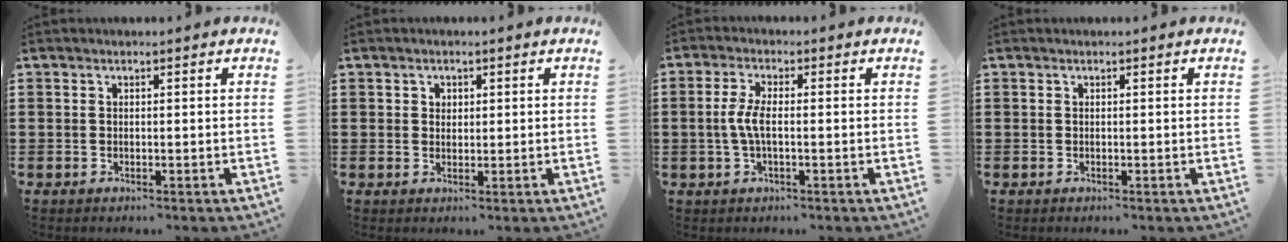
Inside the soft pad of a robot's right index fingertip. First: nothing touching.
{"total": 1.1, "force": [0.4, 1.0, 0.3], "torque": [-0.009, 0.004, 0.007]}
{"total": 4.1, "force": [-0.6, 1.3, 3.9], "torque": [-0.100, -0.006, -0.021]}
{"total": 0.0}